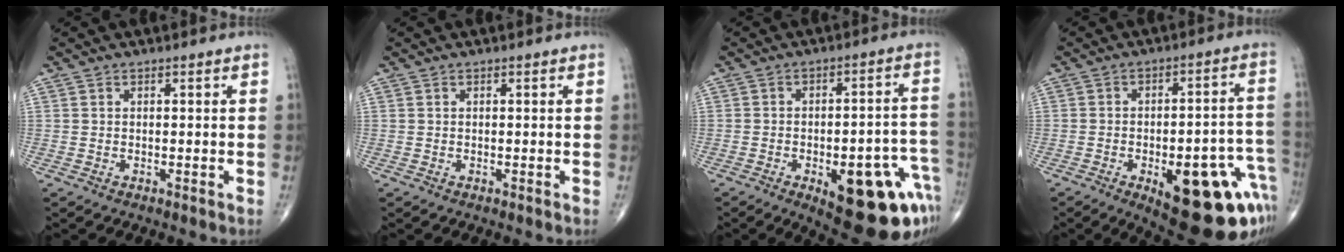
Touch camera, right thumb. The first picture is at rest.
{"total": 0.0}
{"total": 16.8, "force": [-7.4, 6.6, 13.5], "torque": [-0.107, 0.043, -0.076]}
{"total": 23.3, "force": [-9.5, 9.2, 19.2], "torque": [-0.164, 0.046, -0.103]}